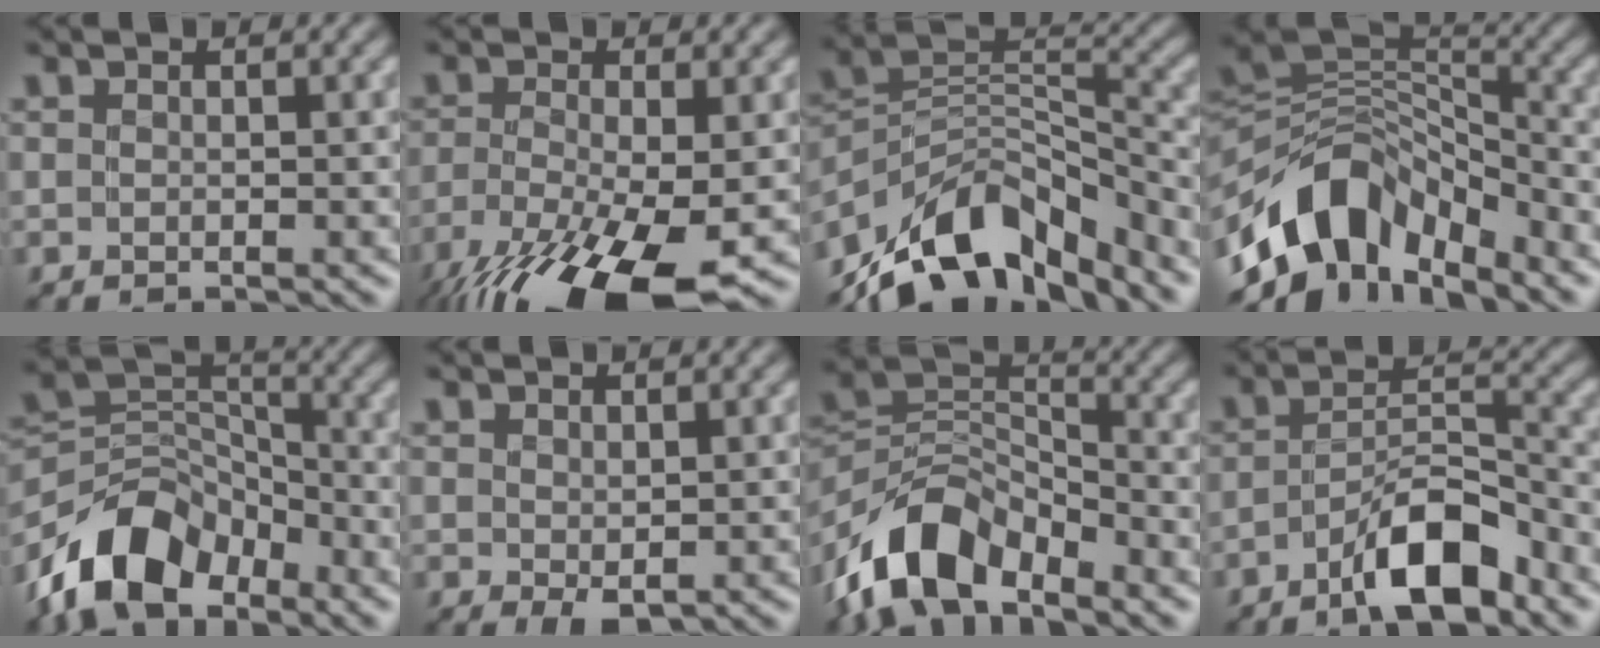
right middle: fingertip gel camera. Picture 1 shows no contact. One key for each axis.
{"total": 12.1, "fx": -6.9, "fy": 3.8, "fz": 9.2, "tx": -0.191, "ty": -0.040, "tz": -0.123}
{"total": 11.2, "fx": -8.6, "fy": 5.0, "fz": 5.2, "tx": -0.087, "ty": 0.018, "tz": -0.168}
{"total": 9.8, "fx": -6.2, "fy": 5.6, "fz": 5.1, "tx": -0.079, "ty": 0.010, "tz": -0.120}
{"total": 8.1, "fx": -5.8, "fy": 4.6, "fz": 3.3, "tx": -0.054, "ty": 0.005, "tz": -0.121}
{"total": 1.2, "fx": 0.0, "fy": 0.8, "fz": 0.8, "tx": -0.016, "ty": -0.001, "tz": 0.004}
{"total": 8.5, "fx": -6.1, "fy": 4.1, "fz": 4.2, "tx": -0.078, "ty": 0.005, "tz": -0.129}
{"total": 7.1, "fx": -4.6, "fy": 2.3, "fz": 4.9, "tx": -0.083, "ty": 0.011, "tz": -0.080}